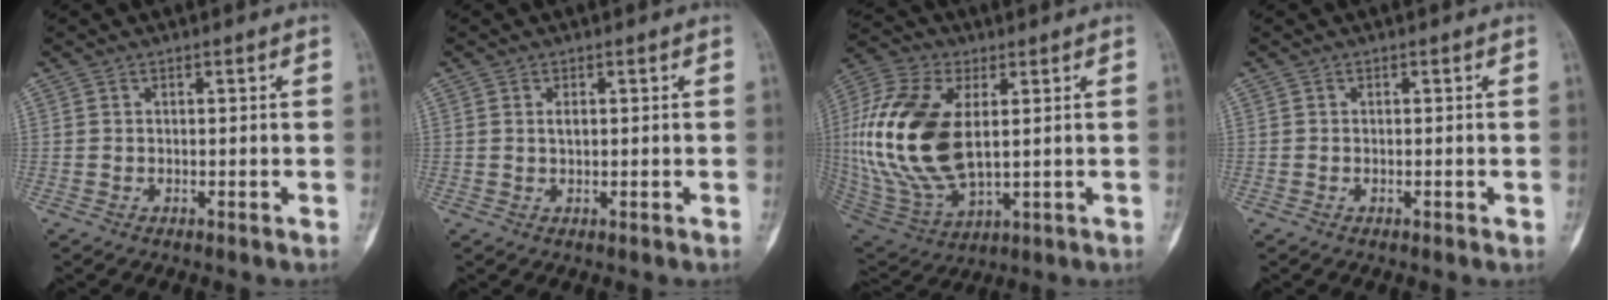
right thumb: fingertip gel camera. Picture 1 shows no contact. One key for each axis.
{"total": 1.1, "fx": 0.3, "fy": 0.6, "fz": 1.0, "tx": -0.013, "ty": -0.002, "tz": 0.006}
{"total": 21.8, "fx": 2.4, "fy": 12.1, "fz": 18.0, "tx": -0.382, "ty": -0.015, "tz": 0.051}
{"total": 0.5, "fx": -0.2, "fy": 0.2, "fz": 0.4, "tx": -0.007, "ty": 0.000, "tz": -0.001}